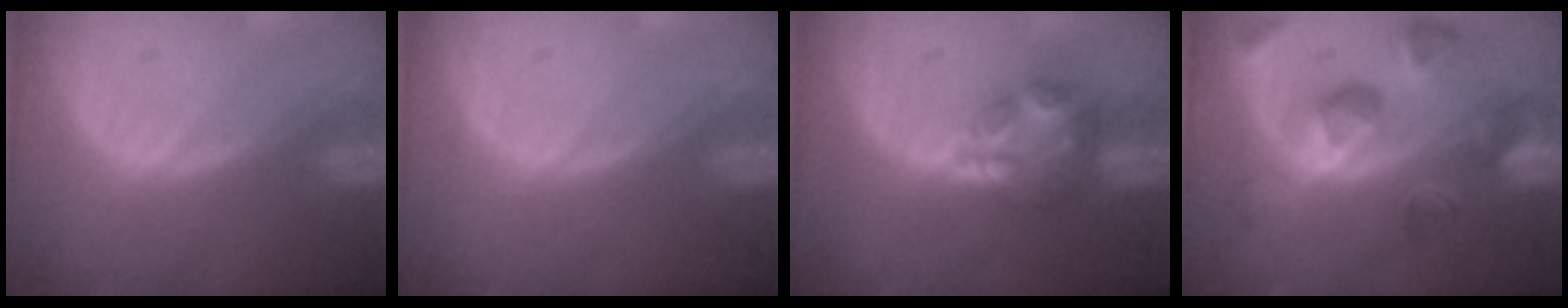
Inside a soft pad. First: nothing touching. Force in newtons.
{"total": 0.0}
{"total": 6.1, "press": 5.3, "slide": 3.0}
{"total": 10.2, "press": 9.0, "slide": 4.8}